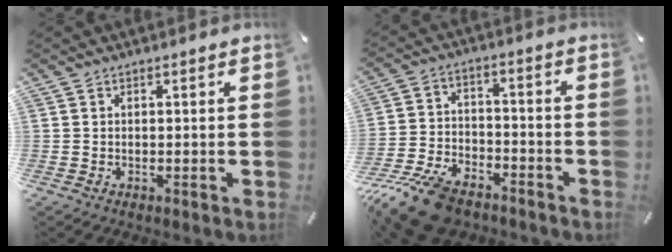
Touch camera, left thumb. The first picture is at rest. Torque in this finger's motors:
{"motor_torque": [0.43, 2.85, 0.91, 1.00, 0.30]}